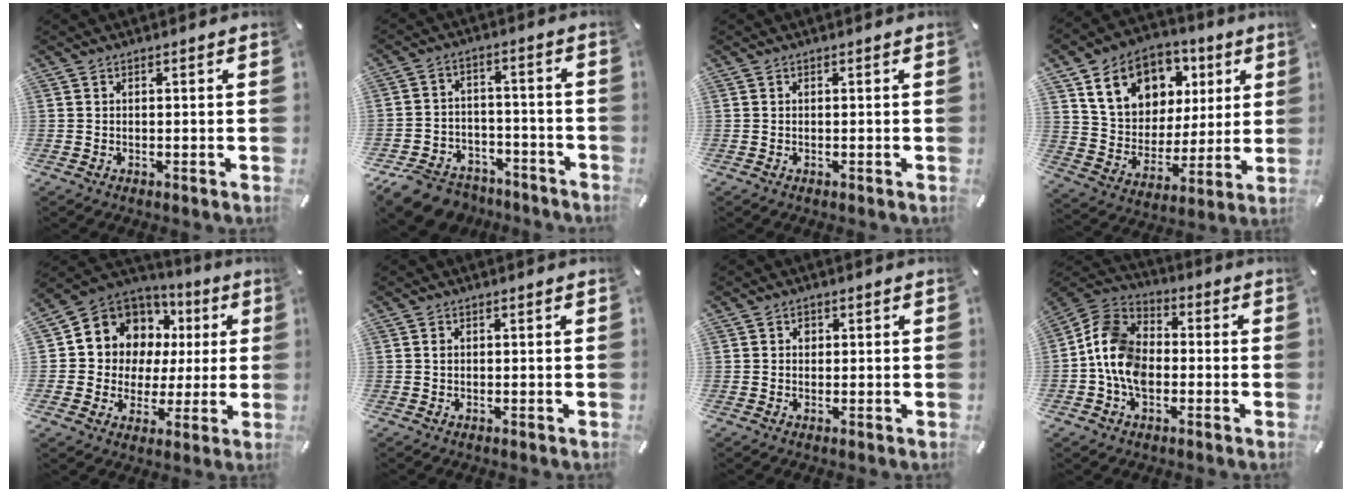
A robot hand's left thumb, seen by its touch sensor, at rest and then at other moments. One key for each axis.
{"total": 10.1, "fx": -7.7, "fy": 5.8, "fz": 2.8, "tx": -0.049, "ty": 0.050, "tz": -0.140}
{"total": 0.0}
{"total": 15.2, "fx": 7.3, "fy": 12.0, "fz": 5.7, "tx": -0.112, "ty": -0.023, "tz": 0.143}
{"total": 10.2, "fx": 4.0, "fy": 9.3, "fz": 1.5, "tx": -0.044, "ty": -0.045, "tz": 0.081}
{"total": 0.7, "fx": 0.1, "fy": 0.5, "fz": 0.5, "tx": -0.010, "ty": 0.002, "tz": 0.002}
{"total": 1.1, "fx": 0.2, "fy": 1.1, "fz": 0.3, "tx": 0.009, "ty": -0.001, "tz": -0.002}
{"total": 10.8, "fx": -2.7, "fy": 8.1, "fz": 6.7, "tx": -0.156, "ty": 0.022, "tz": -0.052}